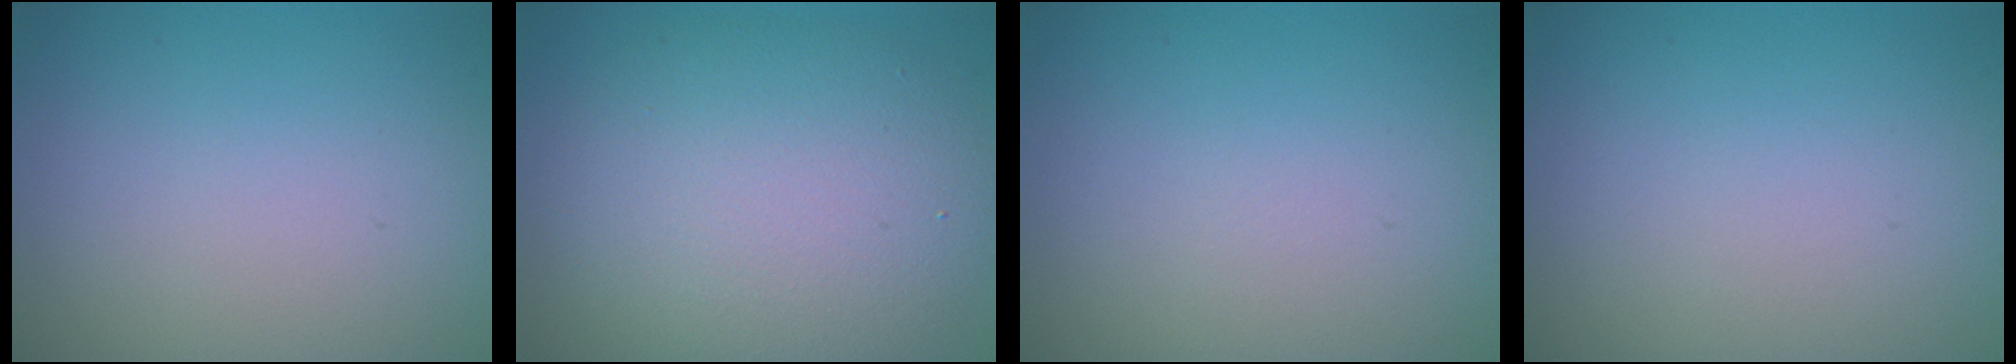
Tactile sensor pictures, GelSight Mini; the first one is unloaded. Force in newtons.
{"total": 8.6, "press": 8.6, "slide": 0.5}
{"total": 0.0}
{"total": 0.0}